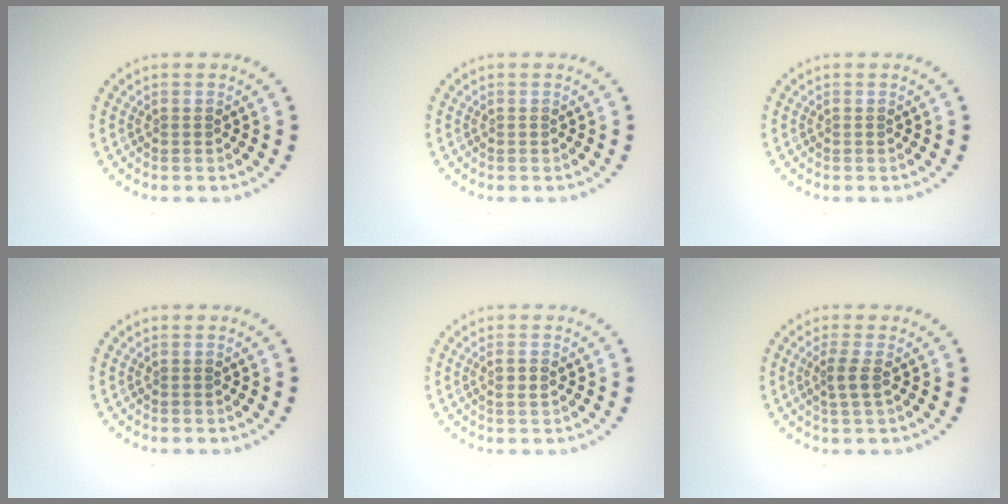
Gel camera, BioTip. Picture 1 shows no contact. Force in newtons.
{"total": 0.0}
{"total": 0.0}
{"total": 0.0}
{"total": 1.2, "press": 1.0, "slide": 0.6}
{"total": 1.7, "press": 1.3, "slide": 1.0}